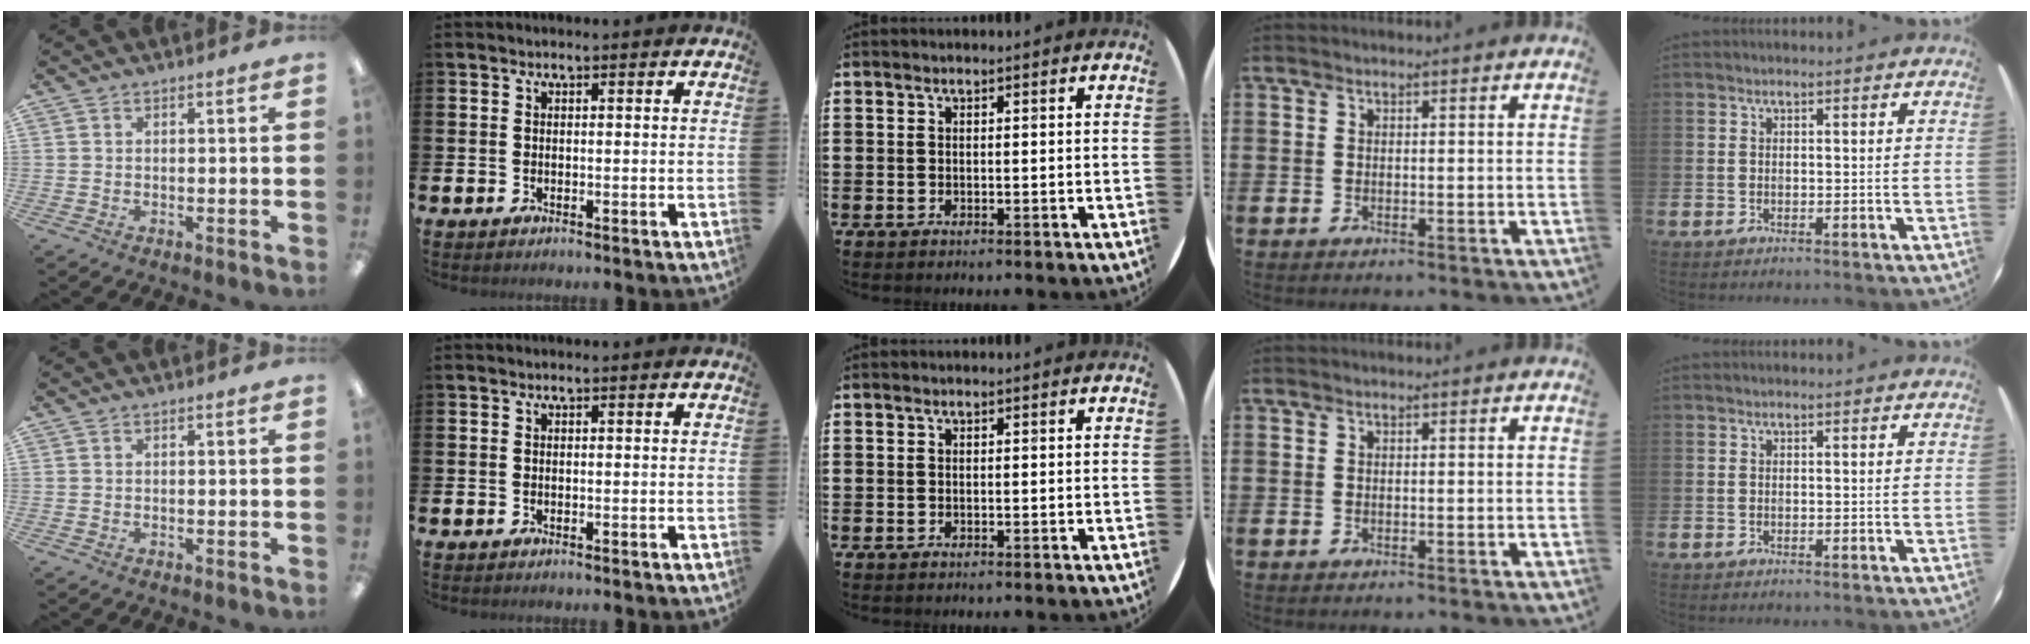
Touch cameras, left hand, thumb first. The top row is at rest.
{}